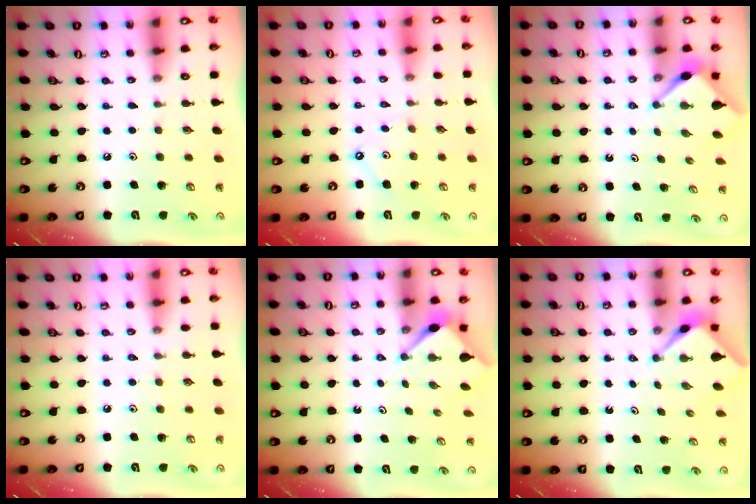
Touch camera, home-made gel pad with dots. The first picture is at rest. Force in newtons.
{"total": 4.3, "press": 4.3, "slide": 0.0}
{"total": 2.9, "press": 2.9, "slide": 0.3}
{"total": 3.0, "press": 2.9, "slide": 0.5}
{"total": 2.9, "press": 2.9, "slide": 0.3}
{"total": 2.6, "press": 2.6, "slide": 0.2}